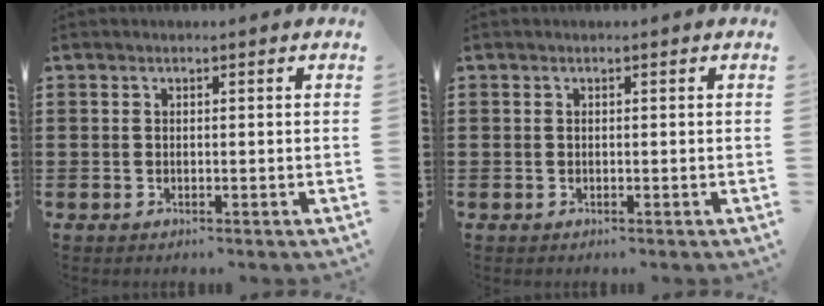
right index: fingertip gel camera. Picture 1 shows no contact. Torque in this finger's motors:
{"motor_torque": [0.56, 0.50, 0.03, 0.01]}